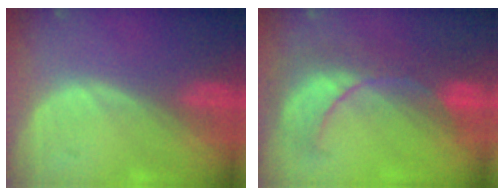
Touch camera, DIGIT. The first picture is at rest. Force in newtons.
{"total": 8.1, "press": 8.0, "slide": 0.8}